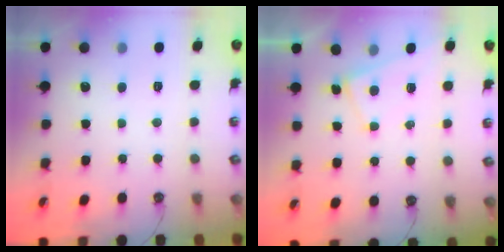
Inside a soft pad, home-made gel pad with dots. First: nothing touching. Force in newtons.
{"total": 0.6, "press": 0.6, "slide": 0.2}